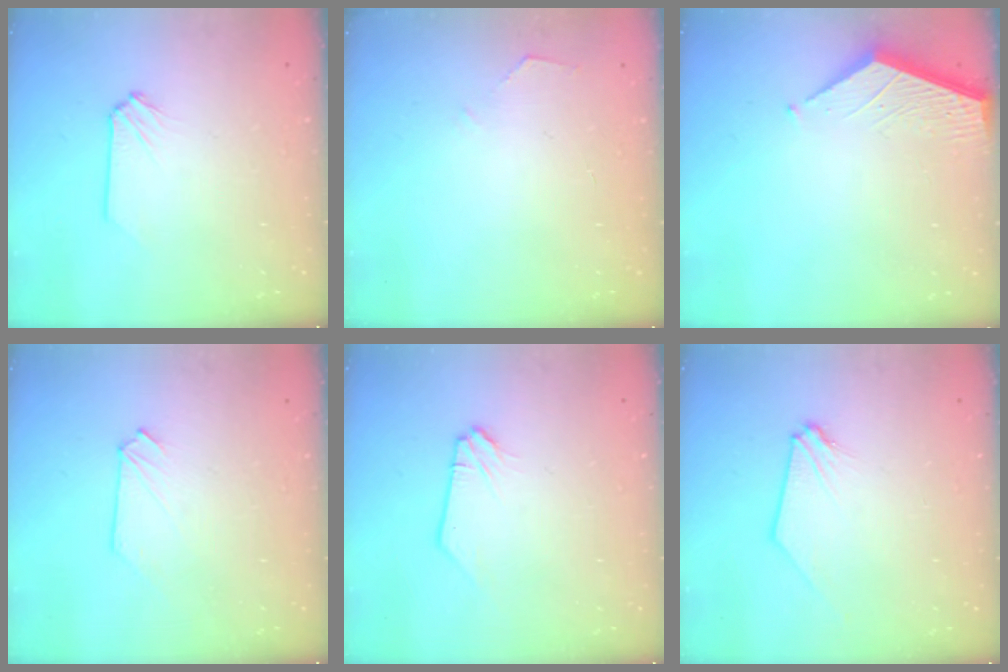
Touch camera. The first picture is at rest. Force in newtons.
{"total": 2.2, "press": 2.2, "slide": 0.3}
{"total": 3.4, "press": 3.4, "slide": 0.4}
{"total": 0.0}
{"total": 0.0}
{"total": 0.0}